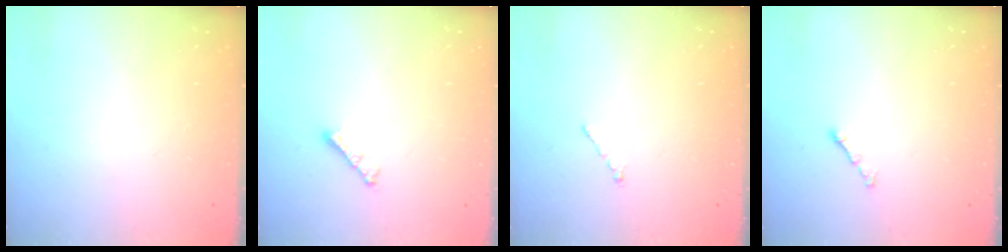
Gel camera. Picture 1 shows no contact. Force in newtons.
{"total": 2.8, "press": 2.7, "slide": 0.6}
{"total": 0.7, "press": 0.7, "slide": 0.2}
{"total": 0.8, "press": 0.7, "slide": 0.4}